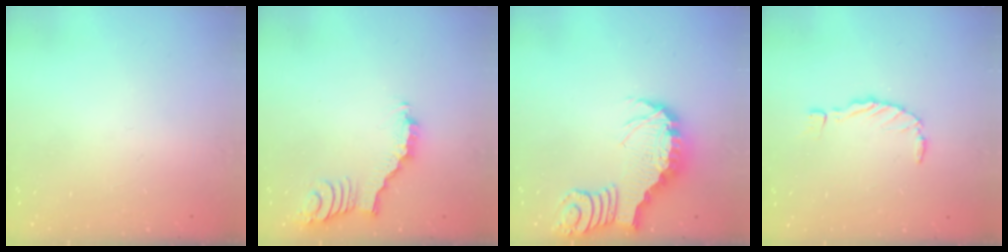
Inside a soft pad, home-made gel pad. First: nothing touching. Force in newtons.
{"total": 2.5, "press": 2.4, "slide": 0.4}
{"total": 3.3, "press": 3.3, "slide": 0.5}
{"total": 0.0}